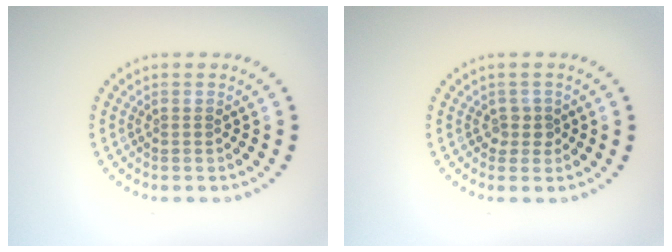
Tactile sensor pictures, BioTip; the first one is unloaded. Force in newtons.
{"total": 1.3, "press": 1.1, "slide": 0.7}